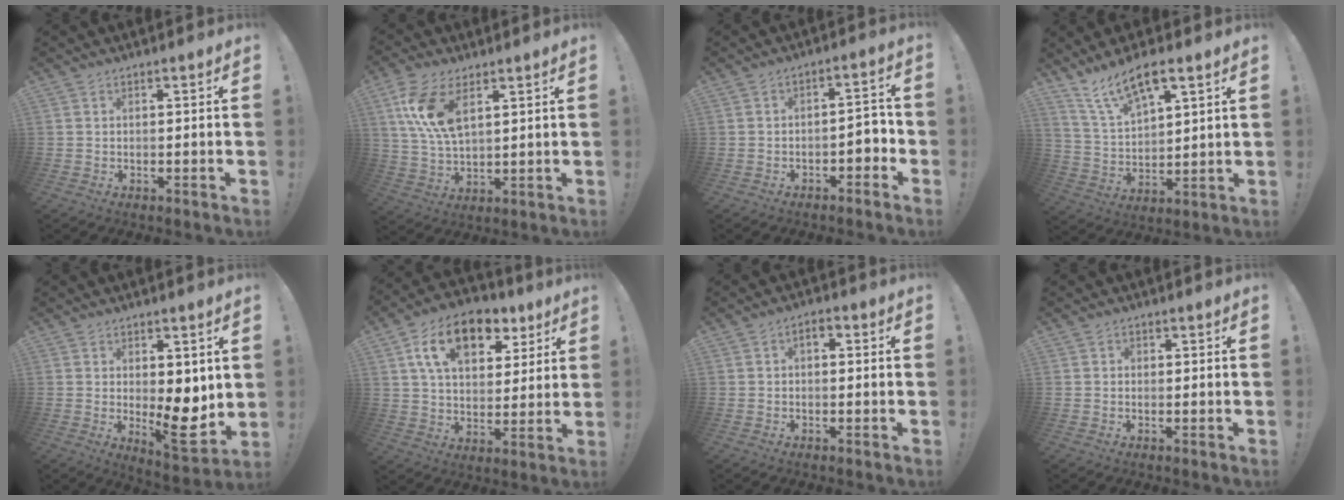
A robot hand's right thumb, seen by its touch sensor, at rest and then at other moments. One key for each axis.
{"total": 11.8, "fx": 5.7, "fy": 5.7, "fz": 8.7, "tx": -0.179, "ty": -0.021, "tz": 0.104}
{"total": 5.2, "fx": -2.1, "fy": 2.8, "fz": 3.9, "tx": -0.051, "ty": 0.003, "tz": -0.037}
{"total": 11.5, "fx": 8.2, "fy": 3.6, "fz": 7.2, "tx": -0.130, "ty": -0.045, "tz": 0.148}
{"total": 10.0, "fx": -0.5, "fy": 5.0, "fz": 8.6, "tx": -0.090, "ty": -0.014, "tz": -0.001}
{"total": 16.8, "fx": 8.5, "fy": 10.0, "fz": 10.6, "tx": -0.171, "ty": -0.029, "tz": 0.154}
{"total": 2.2, "fx": -0.3, "fy": 1.3, "fz": 1.7, "tx": -0.021, "ty": 0.004, "tz": -0.009}
{"total": 0.7, "fx": 0.0, "fy": 0.7, "fz": 0.1, "tx": 0.006, "ty": 0.000, "tz": -0.001}